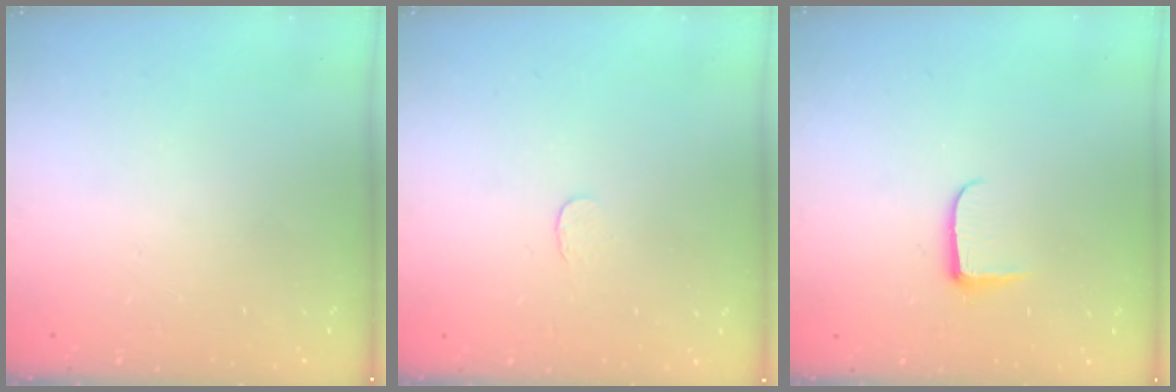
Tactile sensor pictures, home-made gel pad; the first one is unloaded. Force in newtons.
{"total": 3.0, "press": 3.0, "slide": 0.2}
{"total": 6.2, "press": 6.1, "slide": 0.8}